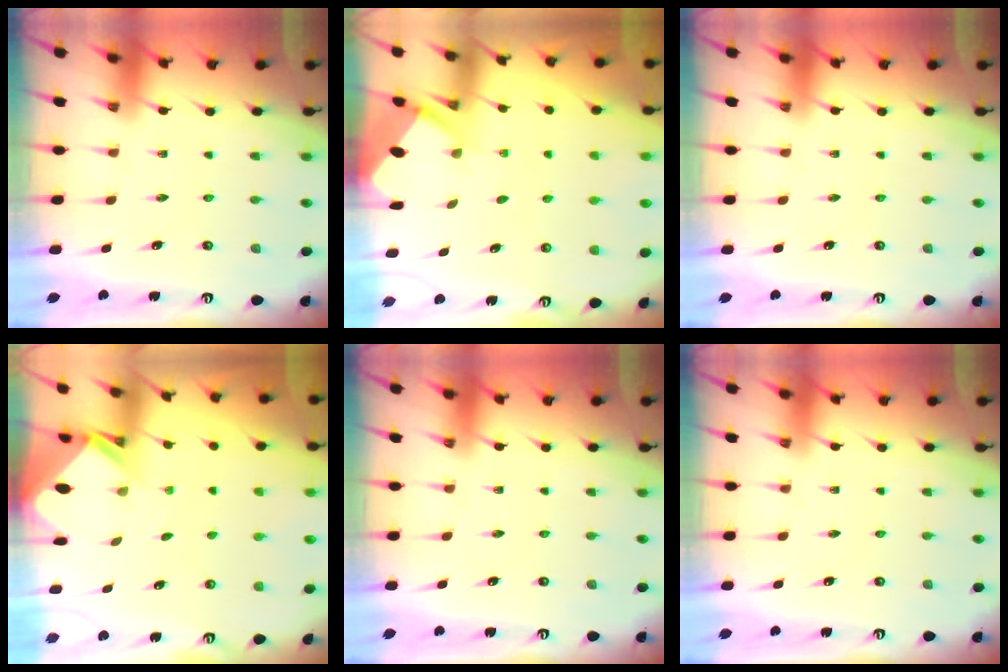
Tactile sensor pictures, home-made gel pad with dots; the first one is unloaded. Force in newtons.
{"total": 2.9, "press": 2.9, "slide": 0.4}
{"total": 0.0}
{"total": 2.7, "press": 2.7, "slide": 0.2}
{"total": 0.0}
{"total": 0.0}